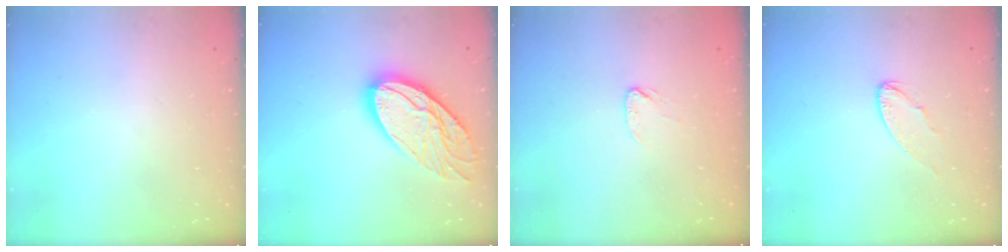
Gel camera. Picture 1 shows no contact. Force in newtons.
{"total": 18.4, "press": 18.3, "slide": 1.8}
{"total": 3.4, "press": 3.4, "slide": 0.4}
{"total": 6.4, "press": 6.4, "slide": 0.4}